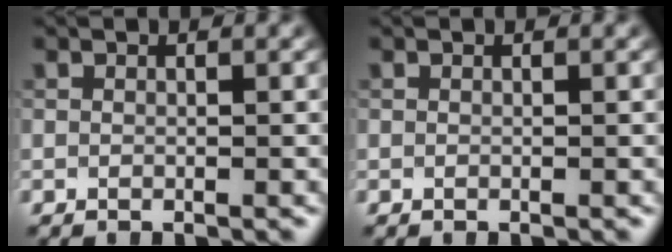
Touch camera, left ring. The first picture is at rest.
{"total": 0.0}